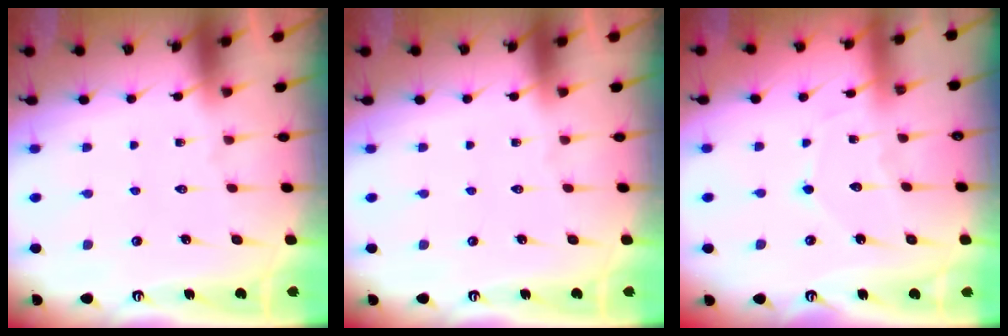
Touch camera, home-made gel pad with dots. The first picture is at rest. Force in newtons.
{"total": 0.0}
{"total": 5.2, "press": 5.2, "slide": 0.5}